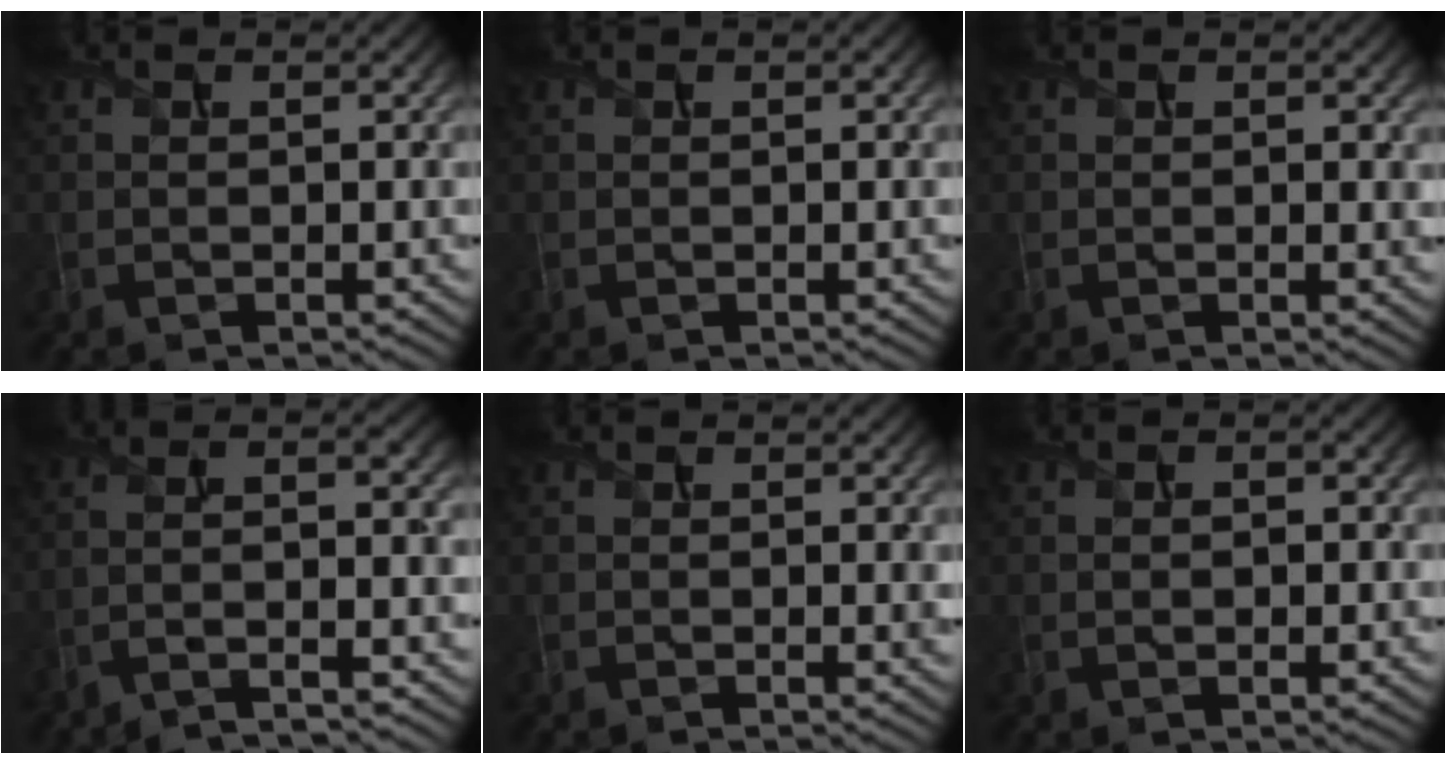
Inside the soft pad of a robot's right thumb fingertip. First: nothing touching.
{"total": 0.0}
{"total": 0.9, "force": [0.3, 0.4, 0.8], "torque": [-0.010, -0.005, 0.004]}
{"total": 7.4, "force": [-4.7, 1.2, 5.5], "torque": [-0.079, 0.010, -0.087]}
{"total": 0.9, "force": [0.0, 0.1, 0.9], "torque": [-0.012, -0.005, -0.001]}
{"total": 2.3, "force": [0.1, 1.3, 2.0], "torque": [-0.019, -0.010, 0.005]}